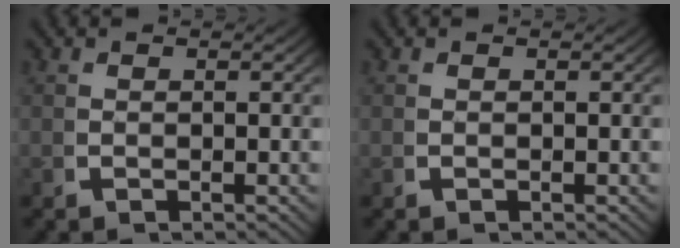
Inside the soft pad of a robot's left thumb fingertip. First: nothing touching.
{"total": 0.0}